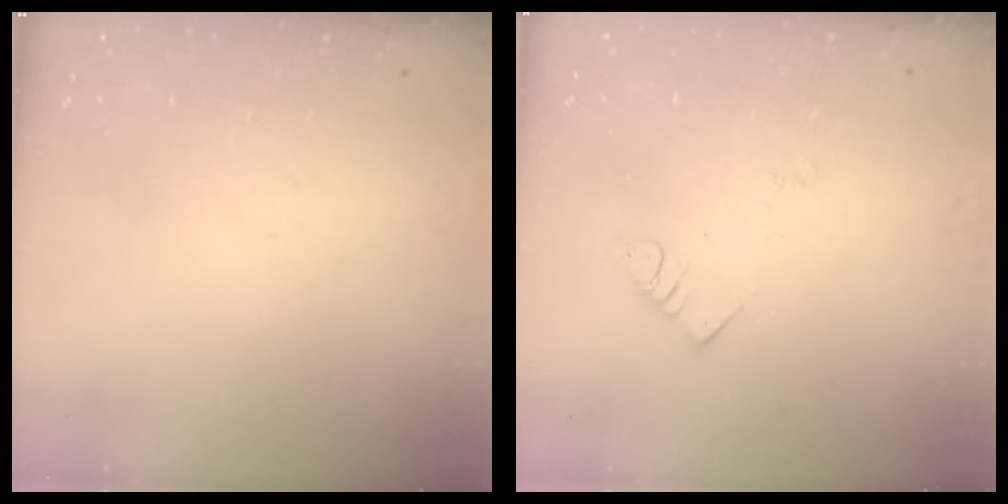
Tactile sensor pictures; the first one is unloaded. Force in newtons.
{"total": 3.6, "press": 3.6, "slide": 0.6}